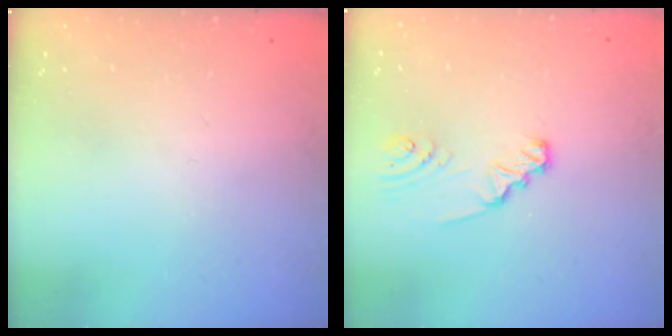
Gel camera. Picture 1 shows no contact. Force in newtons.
{"total": 2.4, "press": 2.4, "slide": 0.1}